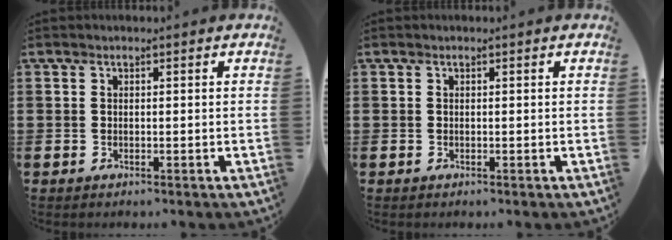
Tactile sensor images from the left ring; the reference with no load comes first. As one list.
[{"total": 0.0}]